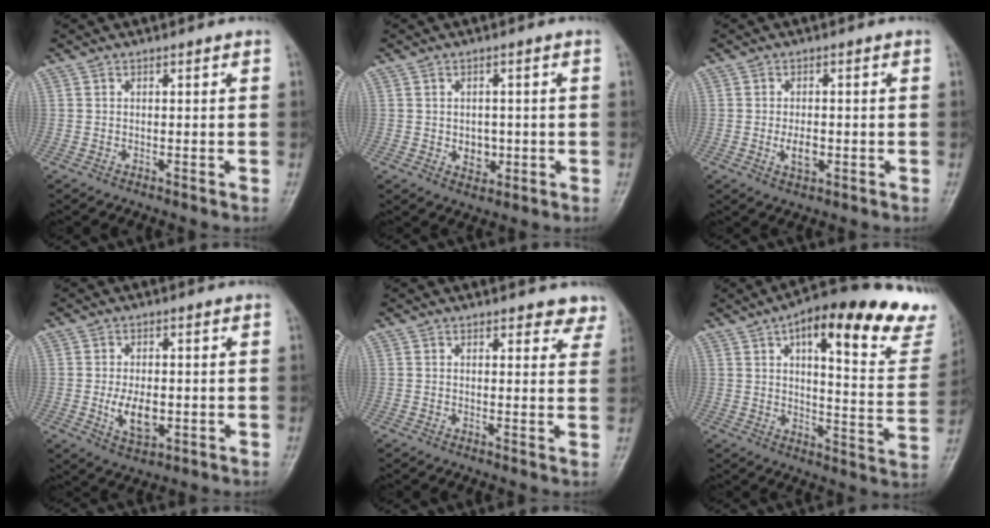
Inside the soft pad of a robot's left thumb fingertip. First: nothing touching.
{"total": 4.0, "force": [-0.5, 3.1, 2.4], "torque": [-0.017, 0.000, 0.001]}
{"total": 3.8, "force": [-0.8, 2.0, 3.1], "torque": [-0.052, -0.001, -0.011]}
{"total": 6.7, "force": [-0.9, 3.8, 5.4], "torque": [-0.088, -0.007, -0.009]}
{"total": 4.8, "force": [4.2, 2.0, 1.3], "torque": [0.020, -0.021, 0.035]}
{"total": 25.8, "force": [16.2, 8.0, 18.4], "torque": [-0.214, -0.051, 0.206]}